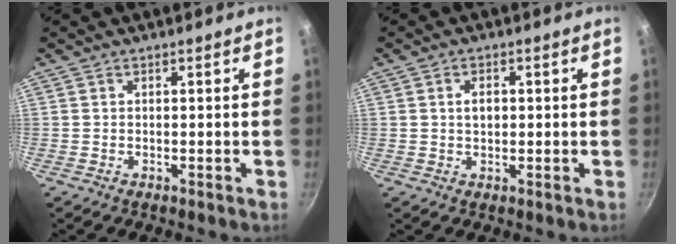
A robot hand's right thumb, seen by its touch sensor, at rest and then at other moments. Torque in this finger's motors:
{"motor_torque": [-0.39, 0.42, 0.29, 0.44, -0.02]}